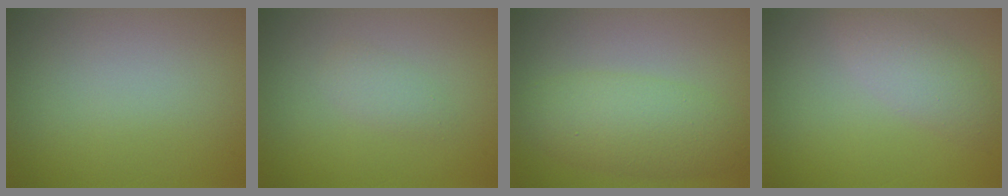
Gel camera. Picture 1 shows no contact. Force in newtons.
{"total": 1.3, "press": 1.3, "slide": 0.0}
{"total": 4.7, "press": 4.7, "slide": 0.1}
{"total": 3.2, "press": 3.2, "slide": 0.3}